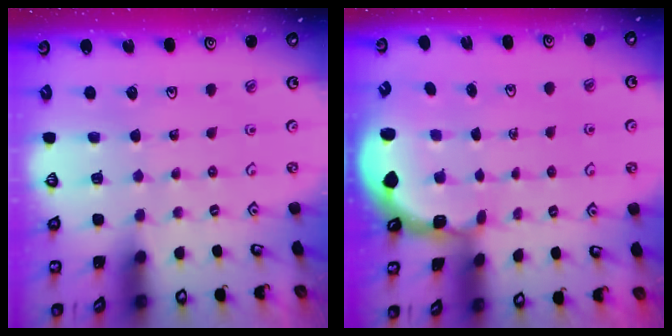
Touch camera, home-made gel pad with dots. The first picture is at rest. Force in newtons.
{"total": 1.3, "press": 1.2, "slide": 0.4}